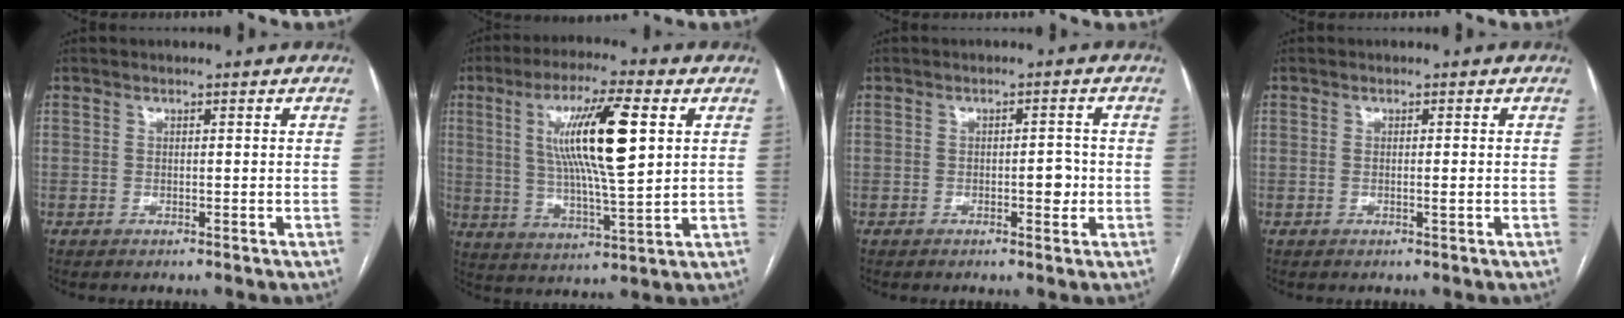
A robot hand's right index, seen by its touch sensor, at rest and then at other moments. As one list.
[{"total": 14.5, "force": [3.8, 1.7, 13.9], "torque": [-0.255, 0.007, 0.066]}, {"total": 2.8, "force": [-0.6, 1.2, 2.4], "torque": [-0.031, 0.003, -0.007]}, {"total": 0.9, "force": [-0.1, 0.0, 0.9], "torque": [-0.017, -0.002, -0.001]}]